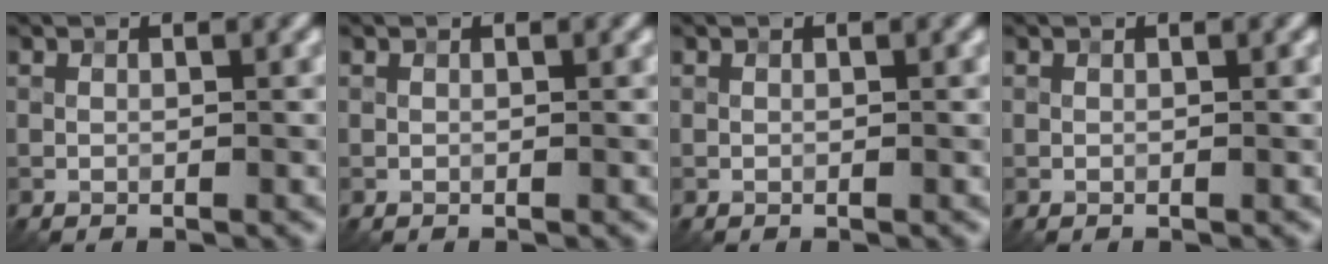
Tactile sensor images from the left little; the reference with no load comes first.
{"total": 0.0}
{"total": 0.0}
{"total": 0.0}